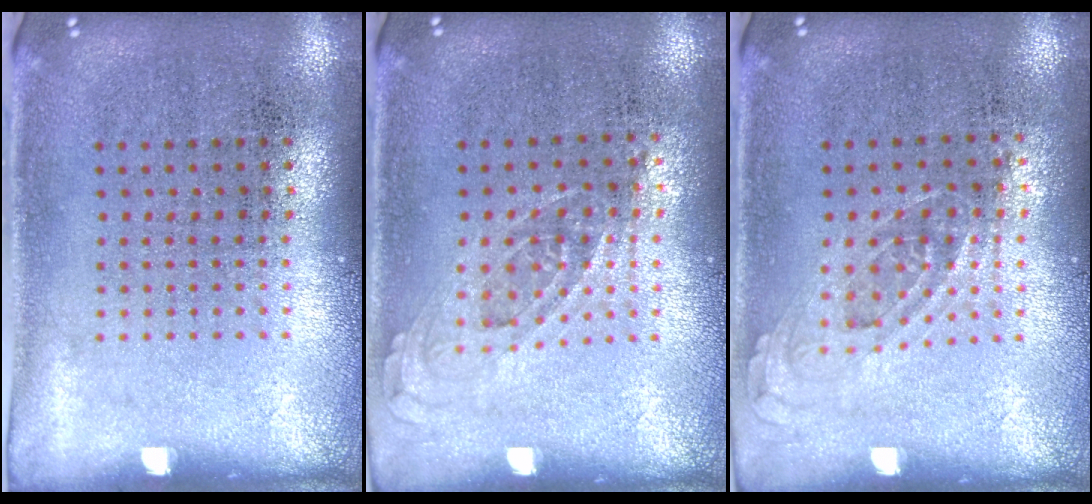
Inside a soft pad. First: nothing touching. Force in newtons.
{"total": 0.7, "press": 0.7, "slide": 0.3}
{"total": 0.8, "press": 0.7, "slide": 0.4}